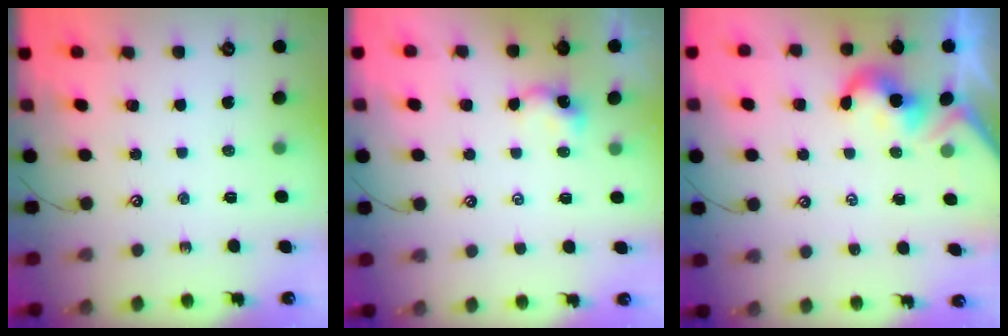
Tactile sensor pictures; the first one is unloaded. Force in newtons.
{"total": 0.6, "press": 0.5, "slide": 0.3}
{"total": 1.9, "press": 1.8, "slide": 0.5}